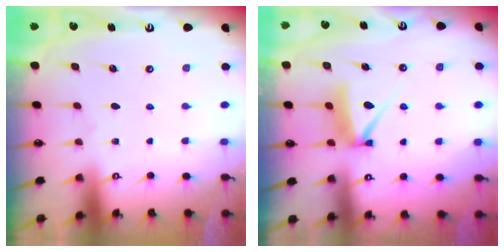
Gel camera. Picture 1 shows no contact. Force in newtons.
{"total": 8.0, "press": 8.0, "slide": 0.8}